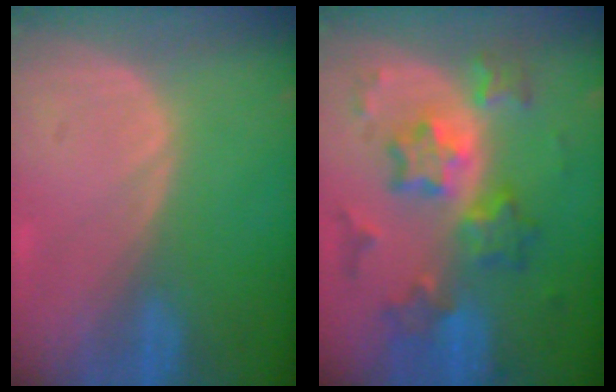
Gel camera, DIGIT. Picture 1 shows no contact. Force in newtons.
{"total": 9.4, "press": 9.3, "slide": 0.7}